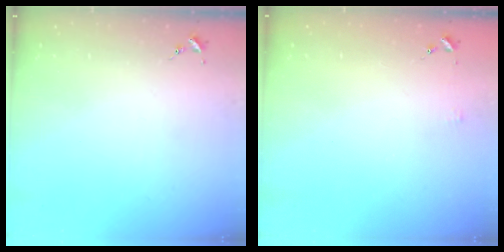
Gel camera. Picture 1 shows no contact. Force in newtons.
{"total": 3.3, "press": 3.2, "slide": 0.4}